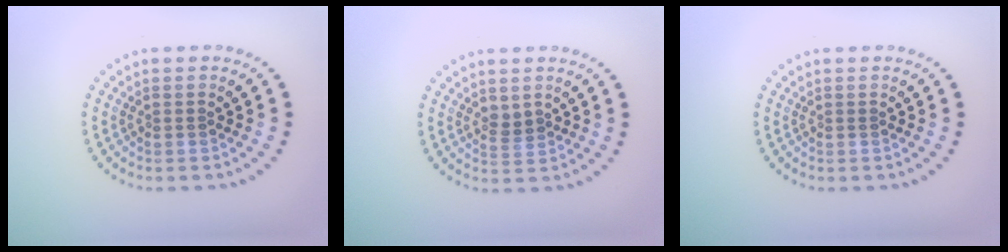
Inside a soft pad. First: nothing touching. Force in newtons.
{"total": 1.1, "press": 1.0, "slide": 0.5}
{"total": 0.0}